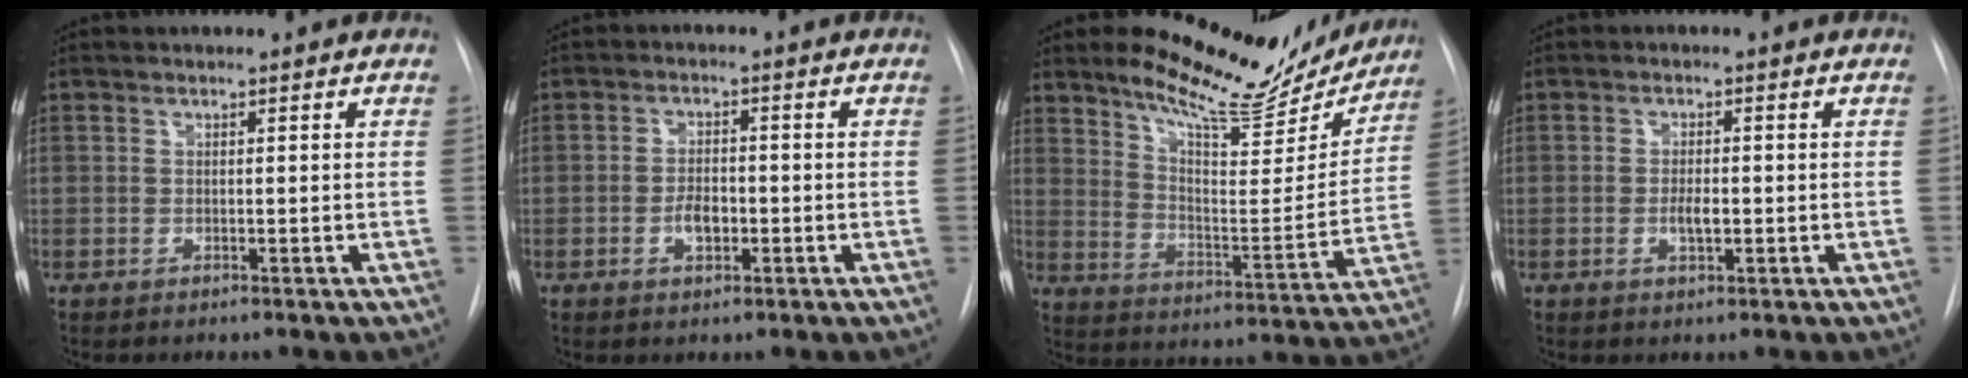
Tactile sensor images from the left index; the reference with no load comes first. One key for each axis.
{"total": 3.4, "fx": -1.1, "fy": 1.8, "fz": 2.7, "tx": -0.046, "ty": 0.003, "tz": -0.017}
{"total": 17.9, "fx": 15.9, "fy": 4.3, "fz": 7.0, "tx": -0.102, "ty": -0.034, "tz": 0.223}
{"total": 2.5, "fx": -0.6, "fy": 0.9, "fz": 2.3, "tx": -0.043, "ty": 0.000, "tz": -0.009}